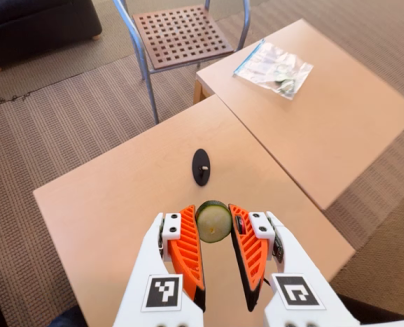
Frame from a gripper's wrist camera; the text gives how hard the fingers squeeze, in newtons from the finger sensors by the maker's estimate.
{"total": 10.9, "left": 11.3, "right": 10.6}